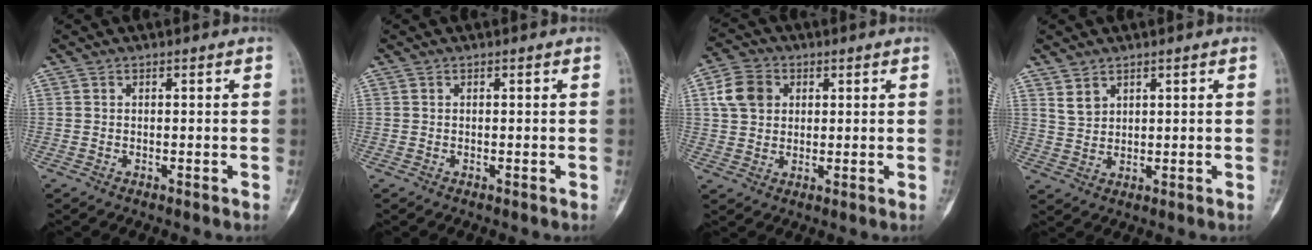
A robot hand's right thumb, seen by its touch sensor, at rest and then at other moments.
{"total": 0.0}
{"total": 7.4, "force": [2.1, 5.9, 3.9], "torque": [-0.057, 0.005, 0.036]}
{"total": 3.3, "force": [2.2, 2.1, 1.2], "torque": [-0.013, -0.016, 0.052]}